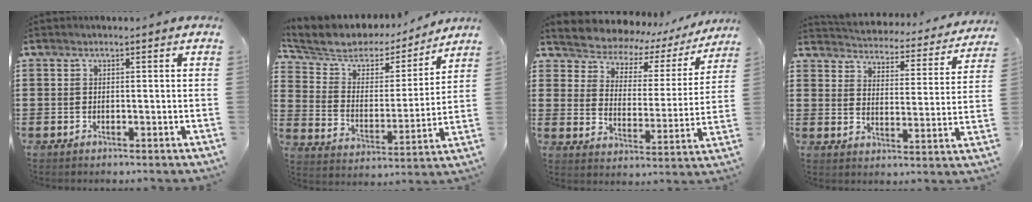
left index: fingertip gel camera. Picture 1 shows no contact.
{"total": 6.0, "force": [5.2, 2.7, 1.4], "torque": [-0.062, -0.033, 0.086]}
{"total": 3.8, "force": [3.5, 1.6, 0.2], "torque": [-0.033, -0.034, 0.051]}
{"total": 3.6, "force": [3.6, 0.0, 0.0], "torque": [-0.024, -0.035, 0.055]}